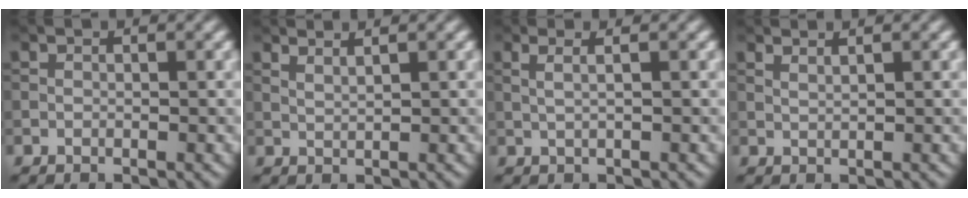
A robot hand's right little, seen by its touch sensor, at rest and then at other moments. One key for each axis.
{"total": 1.8, "fx": 1.4, "fy": 0.5, "fz": 1.0, "tx": -0.011, "ty": -0.001, "tz": 0.017}
{"total": 2.7, "fx": 1.2, "fy": 1.2, "fz": 2.1, "tx": -0.019, "ty": 0.011, "tz": -0.007}
{"total": 1.3, "fx": 1.0, "fy": 0.4, "fz": 0.7, "tx": -0.007, "ty": -0.002, "tz": 0.012}